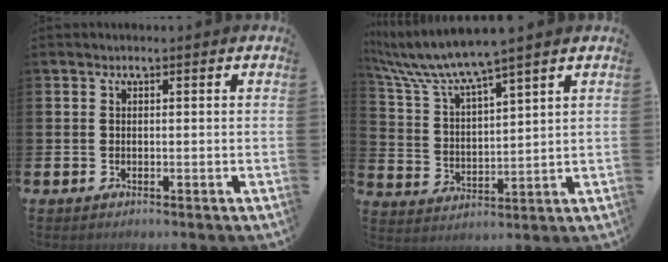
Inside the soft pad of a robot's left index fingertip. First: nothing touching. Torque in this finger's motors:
{"motor_torque": [0.22, -0.41, 1.05, 0.21]}